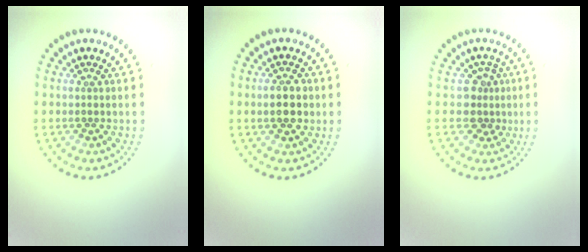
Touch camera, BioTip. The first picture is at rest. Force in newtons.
{"total": 2.9, "press": 2.9, "slide": 0.1}
{"total": 2.4, "press": 1.9, "slide": 1.5}